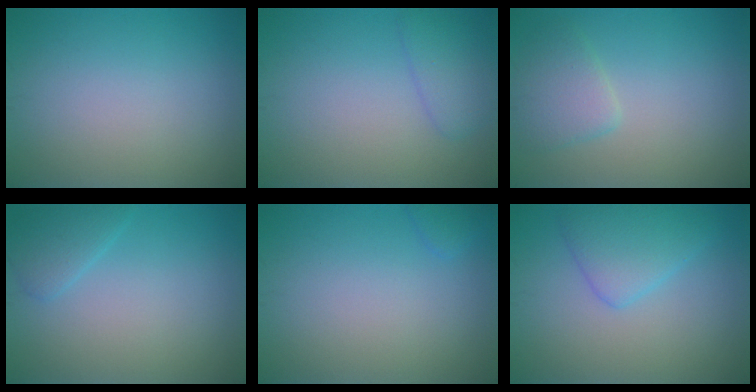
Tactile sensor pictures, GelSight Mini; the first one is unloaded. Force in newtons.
{"total": 2.2, "press": 2.2, "slide": 0.1}
{"total": 2.6, "press": 2.6, "slide": 0.3}
{"total": 1.8, "press": 1.8, "slide": 0.1}
{"total": 0.8, "press": 0.8, "slide": 0.1}
{"total": 3.4, "press": 3.4, "slide": 0.3}